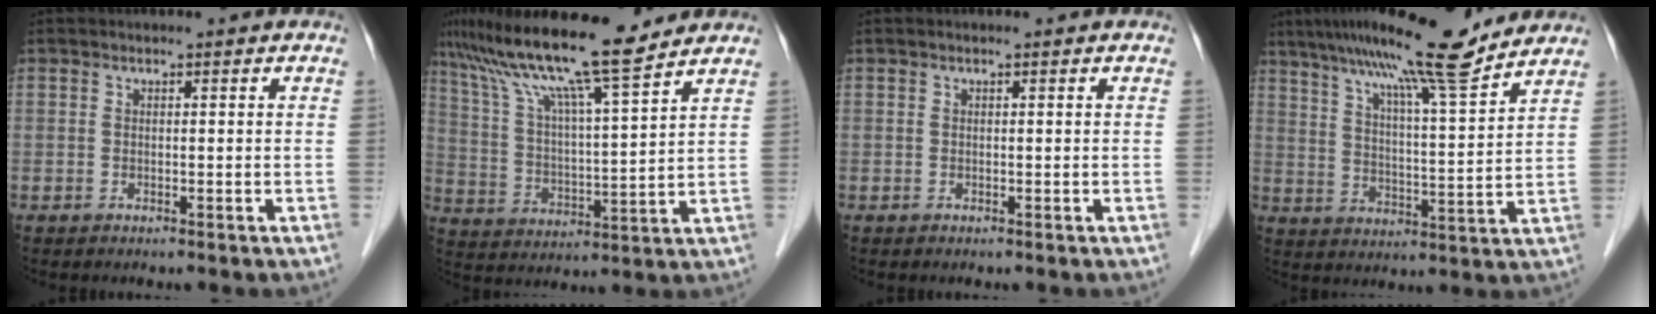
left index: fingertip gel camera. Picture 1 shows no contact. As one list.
[{"total": 16.8, "force": [13.6, 0.2, 9.9], "torque": [-0.181, 0.020, 0.232]}, {"total": 0.0}, {"total": 16.3, "force": [13.4, 0.2, 9.3], "torque": [-0.153, 0.011, 0.206]}]